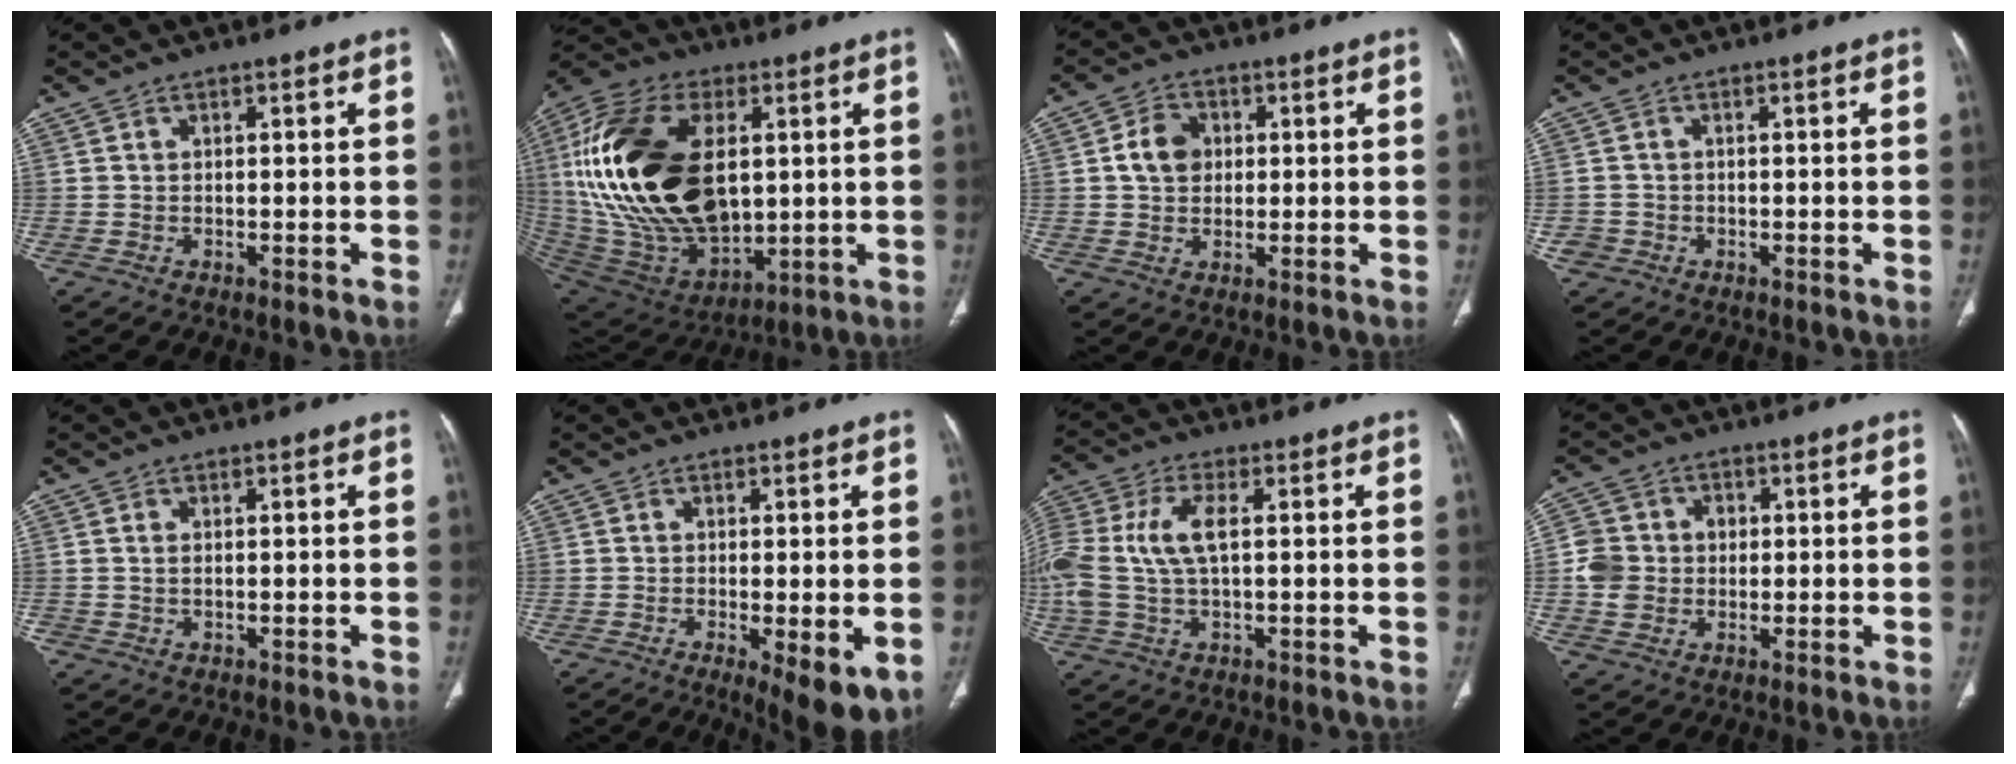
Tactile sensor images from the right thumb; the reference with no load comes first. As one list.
[{"total": 32.1, "force": [4.0, 18.6, 25.8], "torque": [-0.517, -0.015, 0.091]}, {"total": 6.3, "force": [0.9, 5.1, 3.5], "torque": [-0.047, 0.006, 0.013]}, {"total": 1.9, "force": [-0.9, 1.7, 0.0], "torque": [0.005, 0.009, -0.021]}, {"total": 1.0, "force": [0.0, 0.6, 0.7], "torque": [-0.016, -0.001, 0.001]}, {"total": 8.5, "force": [-2.7, 2.5, 7.7], "torque": [-0.106, -0.024, -0.038]}, {"total": 12.6, "force": [1.2, 6.2, 10.9], "torque": [-0.272, 0.021, 0.024]}, {"total": 7.3, "force": [-0.3, 6.7, 2.8], "torque": [-0.032, 0.016, -0.008]}]